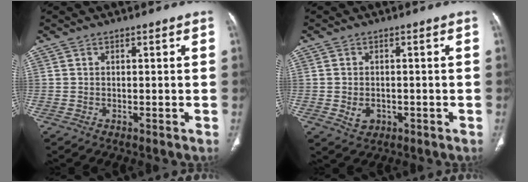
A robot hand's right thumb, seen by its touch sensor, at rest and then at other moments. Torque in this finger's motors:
{"motor_torque": [-0.27, 0.24, 0.01, 0.26, 0.00]}